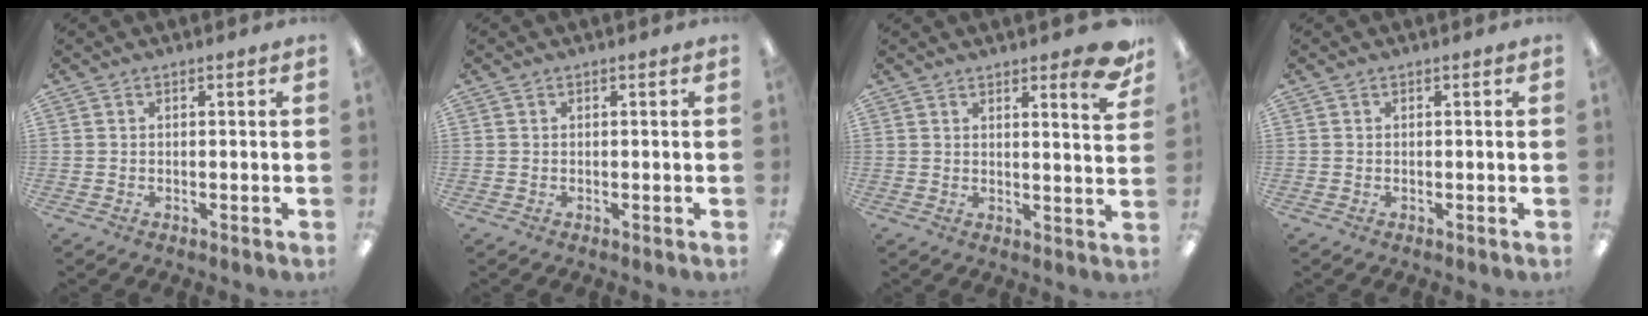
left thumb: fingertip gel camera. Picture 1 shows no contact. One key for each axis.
{"total": 0.0}
{"total": 7.8, "fx": 5.6, "fy": 1.5, "fz": 5.2, "tx": -0.058, "ty": -0.033, "tz": 0.088}
{"total": 0.0}